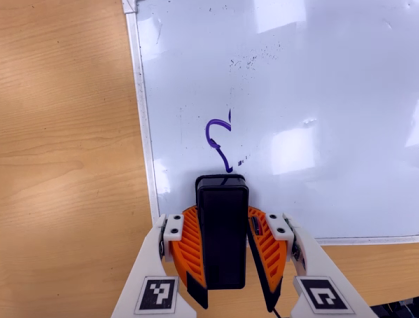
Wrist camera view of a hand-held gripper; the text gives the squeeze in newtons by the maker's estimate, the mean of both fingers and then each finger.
{"total": 9.9, "left": 9.0, "right": 10.7}